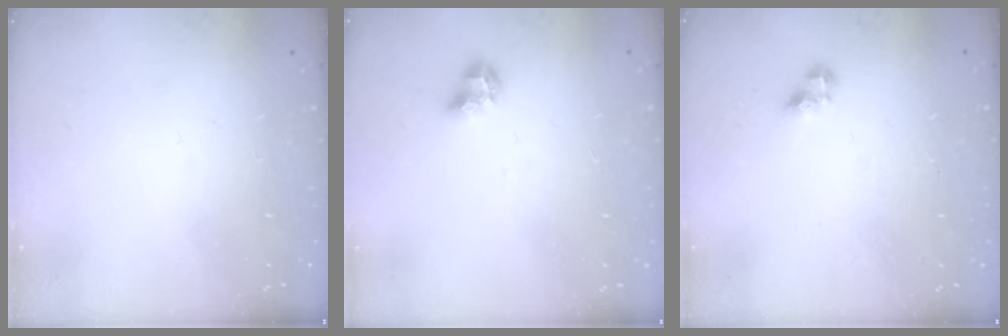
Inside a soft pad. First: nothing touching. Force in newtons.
{"total": 5.4, "press": 5.3, "slide": 1.1}
{"total": 4.1, "press": 4.0, "slide": 0.6}